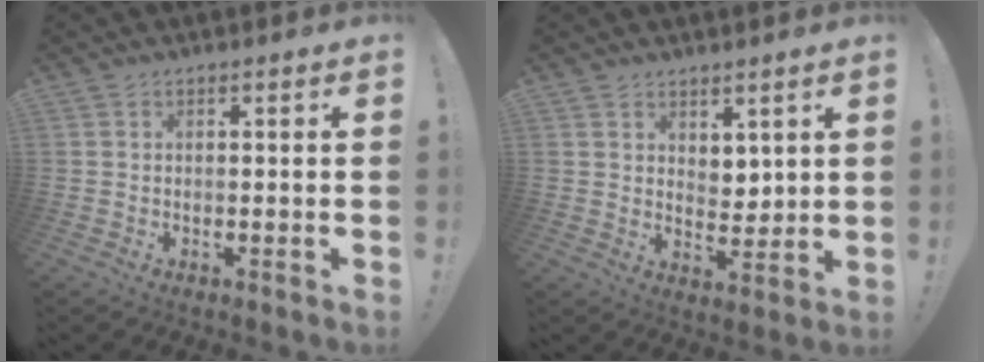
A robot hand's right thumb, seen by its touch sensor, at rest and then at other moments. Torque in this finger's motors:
{"motor_torque": [0.08, 0.02, 0.32, 0.14, 0.04]}